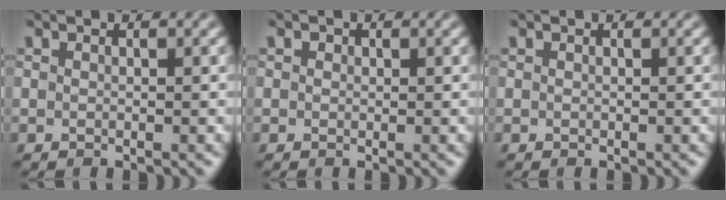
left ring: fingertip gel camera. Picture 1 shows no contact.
{"total": 0.5, "force": [0.2, 0.4, 0.2], "torque": [-0.002, -0.004, -0.001]}
{"total": 0.0}